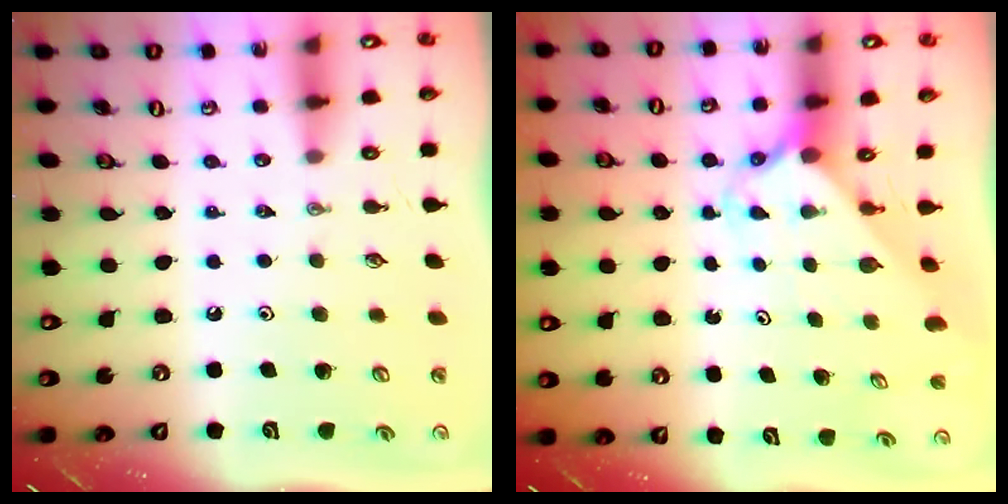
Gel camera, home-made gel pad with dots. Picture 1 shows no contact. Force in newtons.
{"total": 2.4, "press": 2.4, "slide": 0.2}